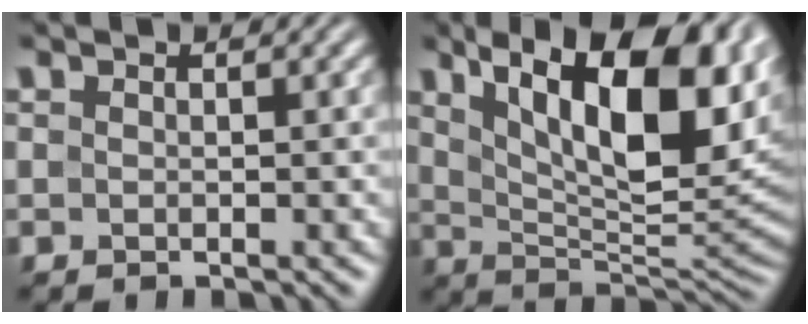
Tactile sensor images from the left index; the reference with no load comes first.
{"total": 14.6, "force": [5.5, 5.7, 12.2], "torque": [-0.183, 0.005, 0.092]}